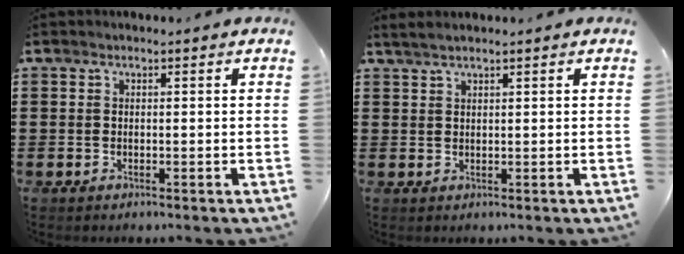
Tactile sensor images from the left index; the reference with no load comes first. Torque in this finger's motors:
{"motor_torque": [1.84, 0.30, 0.20, 0.03]}